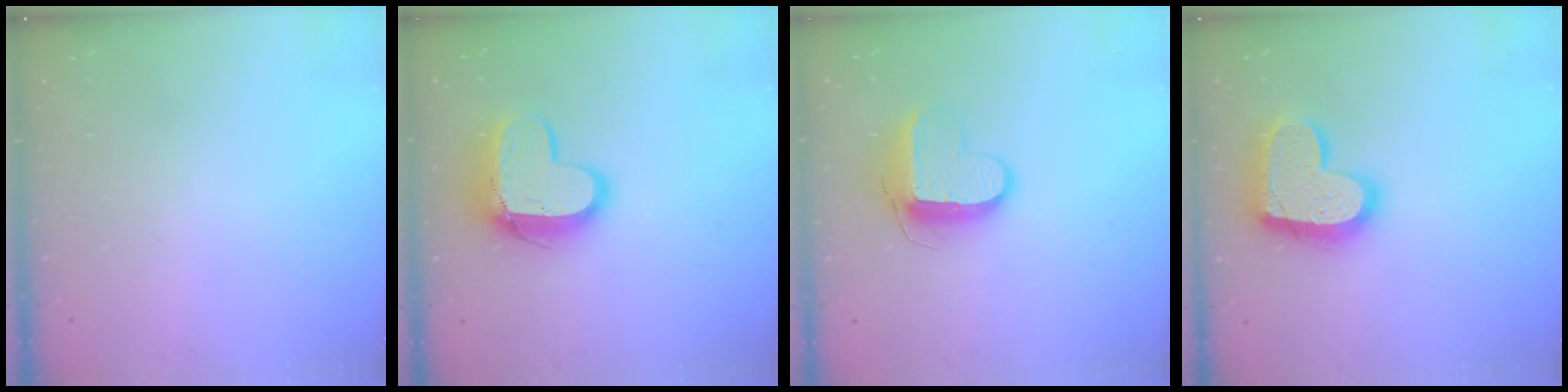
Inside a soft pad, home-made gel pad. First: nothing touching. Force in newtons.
{"total": 13.2, "press": 13.2, "slide": 1.2}
{"total": 10.2, "press": 10.1, "slide": 0.8}
{"total": 18.3, "press": 18.3, "slide": 1.2}